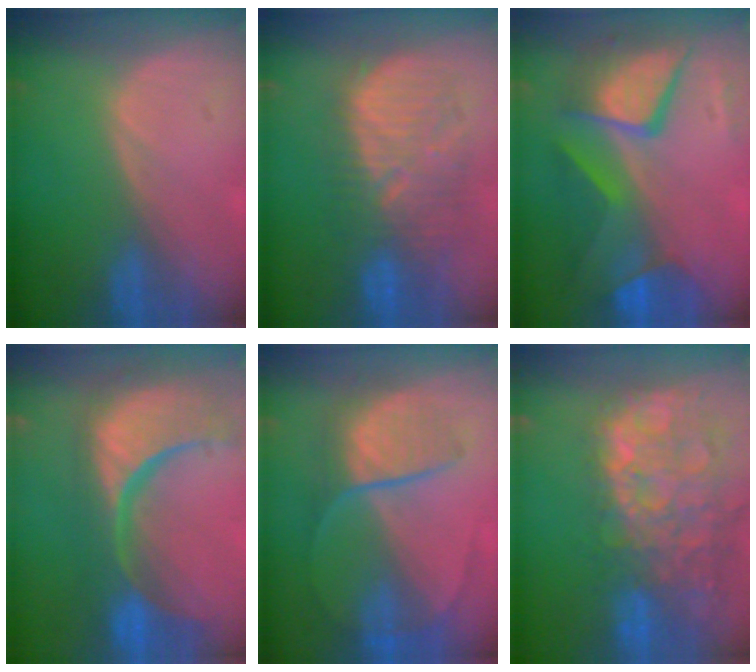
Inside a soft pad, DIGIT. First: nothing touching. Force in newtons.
{"total": 10.6, "press": 10.4, "slide": 2.3}
{"total": 10.7, "press": 10.7, "slide": 1.0}
{"total": 15.5, "press": 12.2, "slide": 9.5}
{"total": 7.6, "press": 7.0, "slide": 2.9}
{"total": 15.0, "press": 12.2, "slide": 8.7}